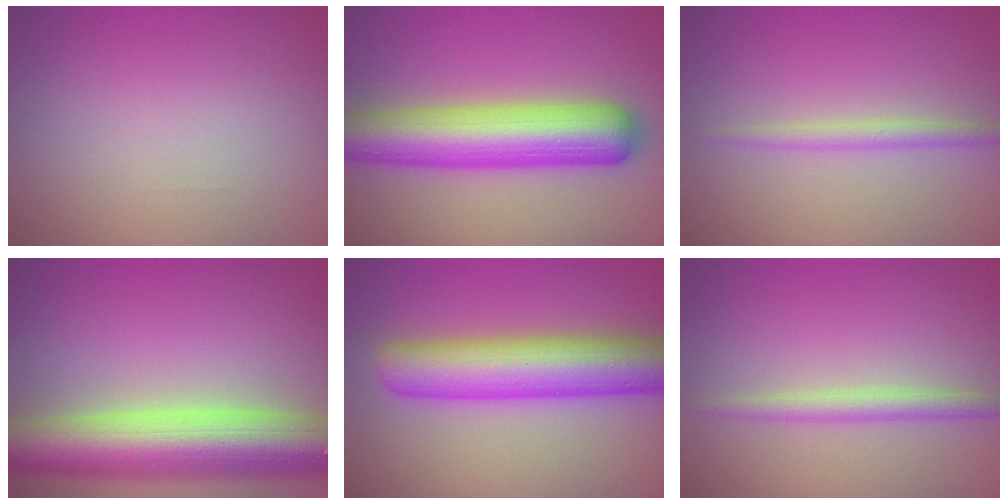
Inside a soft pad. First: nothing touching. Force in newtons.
{"total": 9.1, "press": 9.1, "slide": 0.2}
{"total": 1.7, "press": 1.7, "slide": 0.1}
{"total": 11.3, "press": 11.3, "slide": 0.7}
{"total": 9.0, "press": 9.0, "slide": 0.2}
{"total": 2.2, "press": 2.2, "slide": 0.1}